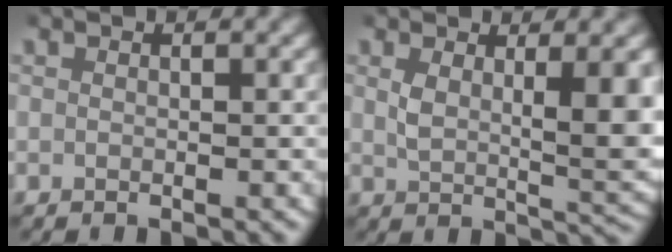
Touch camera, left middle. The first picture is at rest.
{"total": 5.3, "force": [1.3, 1.5, 4.9], "torque": [-0.063, -0.012, 0.029]}